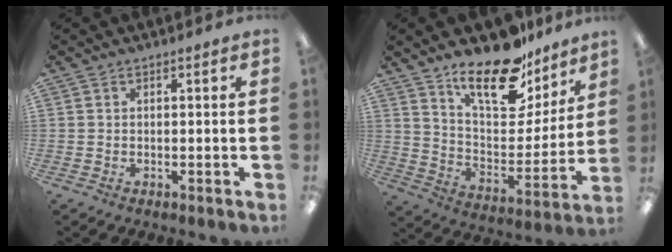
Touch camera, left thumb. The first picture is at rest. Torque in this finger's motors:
{"motor_torque": [0.36, 0.33, 1.40, -1.37, 0.24]}